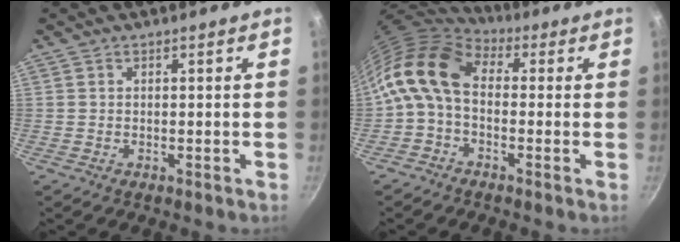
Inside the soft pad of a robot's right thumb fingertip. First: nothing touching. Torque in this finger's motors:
{"motor_torque": [1.34, 1.29, 0.60, -0.55, 0.24]}